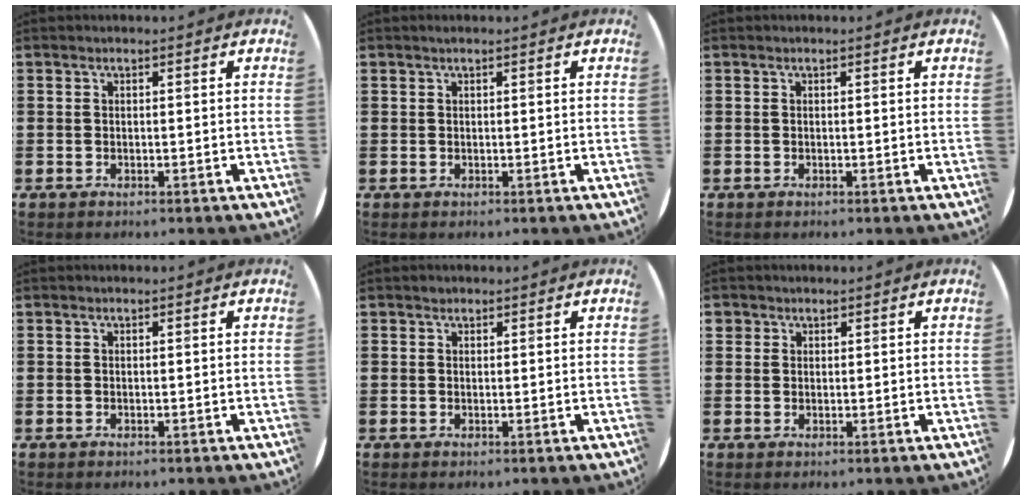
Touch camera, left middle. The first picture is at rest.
{"total": 0.0}
{"total": 0.0}
{"total": 0.0}
{"total": 0.5, "force": [0.4, 0.3, 0.0], "torque": [0.009, 0.000, 0.006]}
{"total": 1.2, "force": [1.0, 0.8, 0.0], "torque": [0.007, 0.000, 0.018]}